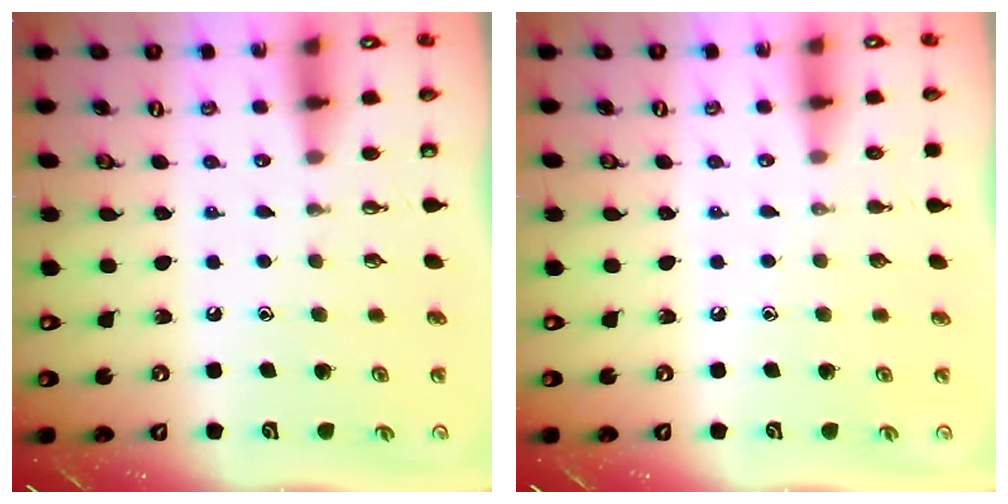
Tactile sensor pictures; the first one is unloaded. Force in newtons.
{"total": 0.0}